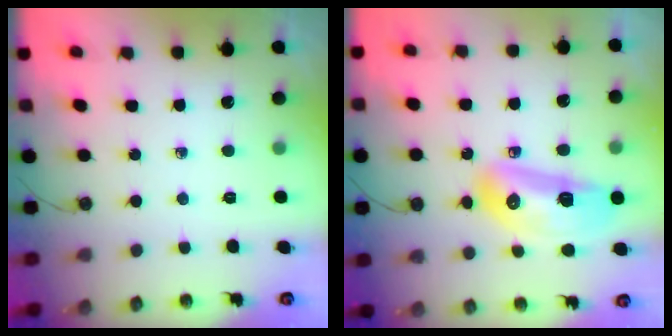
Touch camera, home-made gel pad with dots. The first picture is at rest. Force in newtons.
{"total": 15.1, "press": 14.9, "slide": 2.5}